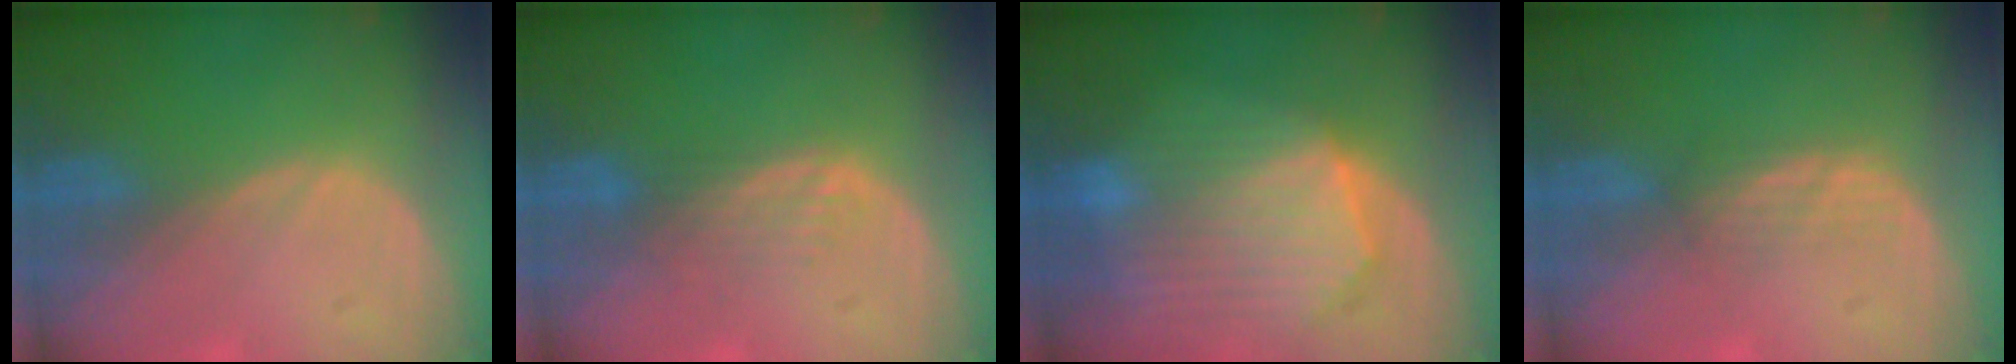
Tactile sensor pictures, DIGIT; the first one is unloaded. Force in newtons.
{"total": 3.3, "press": 2.8, "slide": 1.8}
{"total": 10.3, "press": 8.9, "slide": 5.1}
{"total": 2.4, "press": 2.4, "slide": 0.5}